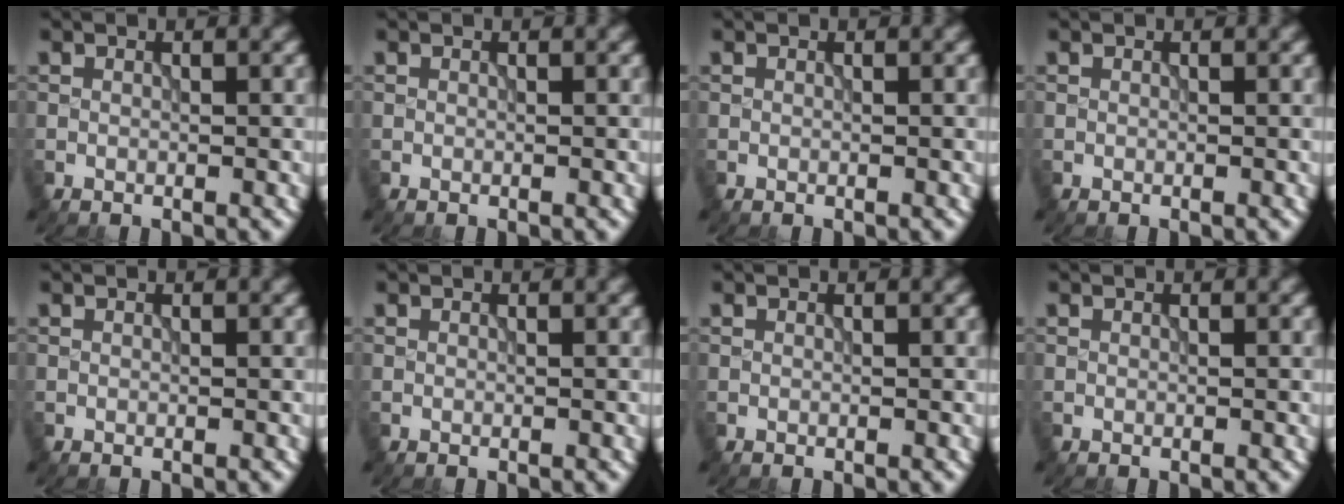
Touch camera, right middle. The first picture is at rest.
{"total": 0.0}
{"total": 0.0}
{"total": 0.0}
{"total": 0.0}
{"total": 0.0}
{"total": 0.0}
{"total": 0.0}